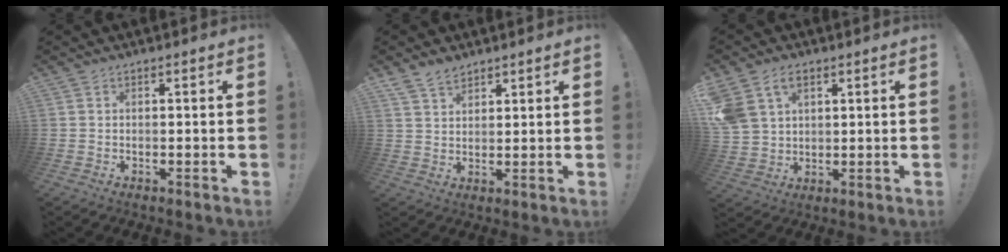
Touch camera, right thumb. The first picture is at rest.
{"total": 5.2, "force": [4.3, 2.5, 1.4], "torque": [-0.024, -0.025, 0.083]}
{"total": 9.3, "force": [4.7, 6.6, 4.6], "torque": [-0.096, -0.016, 0.094]}